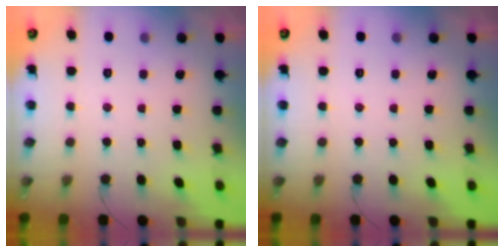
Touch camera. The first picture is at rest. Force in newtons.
{"total": 0.0}